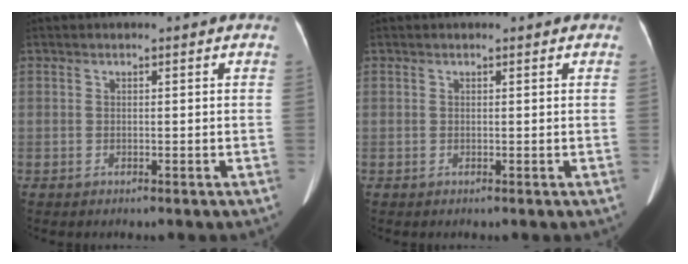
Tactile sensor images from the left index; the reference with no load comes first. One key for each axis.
{"total": 1.2, "fx": 1.1, "fy": 0.3, "fz": 0.4, "tx": -0.008, "ty": 0.011, "tz": 0.016}